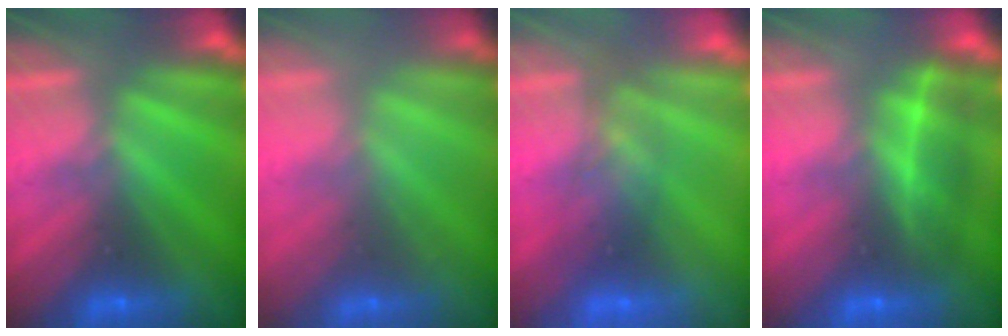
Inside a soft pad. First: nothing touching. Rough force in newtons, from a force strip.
{"total": 2.2}
{"total": 2.6}
{"total": 2.1}